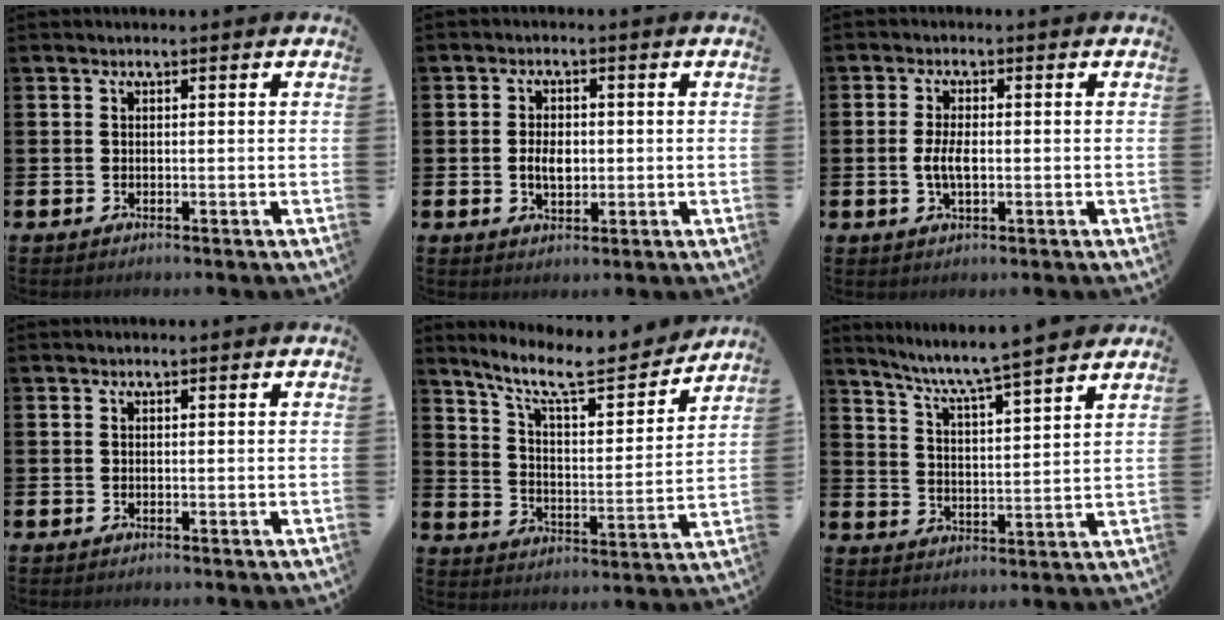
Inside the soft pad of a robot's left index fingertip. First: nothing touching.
{"total": 3.5, "force": [-0.1, 2.2, 2.7], "torque": [-0.036, 0.000, -0.006]}
{"total": 3.4, "force": [-0.3, 1.5, 3.1], "torque": [-0.063, 0.001, -0.009]}
{"total": 0.0}
{"total": 10.0, "force": [8.8, 1.8, 4.4], "torque": [-0.106, -0.060, 0.148]}
{"total": 6.9, "force": [6.5, -0.6, 2.2], "torque": [-0.070, -0.051, 0.109]}